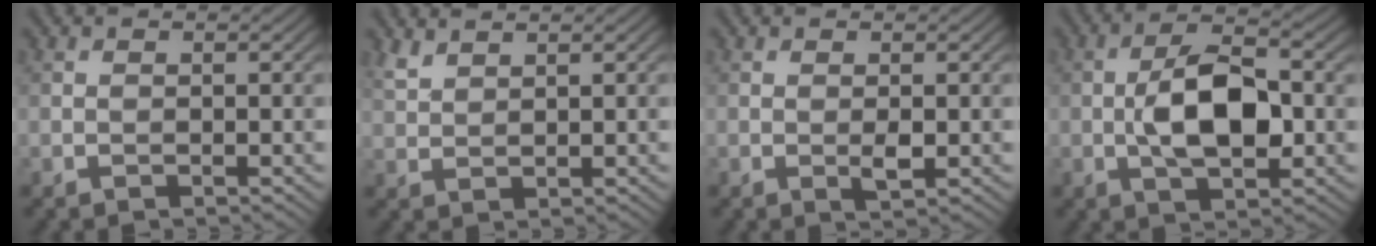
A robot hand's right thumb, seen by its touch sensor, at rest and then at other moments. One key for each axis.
{"total": 2.2, "fx": 1.9, "fy": 0.5, "fz": 1.0, "tx": -0.026, "ty": 0.002, "tz": 0.047}
{"total": 1.3, "fx": -0.1, "fy": 0.4, "fz": 1.3, "tx": -0.024, "ty": -0.004, "tz": -0.004}
{"total": 8.6, "fx": -0.6, "fy": 3.9, "fz": 7.7, "tx": -0.144, "ty": 0.009, "tz": -0.017}